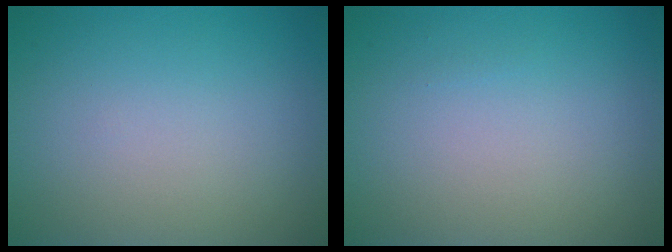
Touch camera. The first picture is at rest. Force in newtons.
{"total": 0.0}